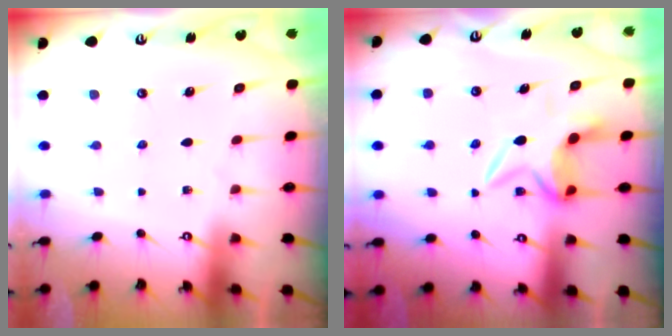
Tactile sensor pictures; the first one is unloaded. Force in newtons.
{"total": 5.2, "press": 5.1, "slide": 1.0}